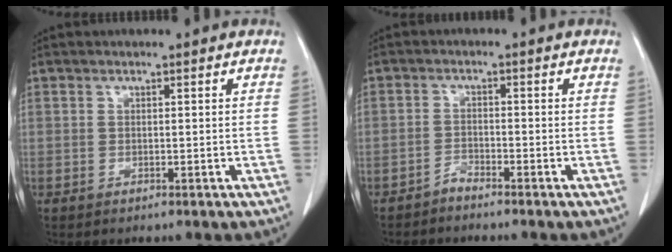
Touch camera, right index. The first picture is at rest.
{"total": 1.5, "force": [-1.5, -0.1, 0.1], "torque": [0.002, 0.000, -0.030]}